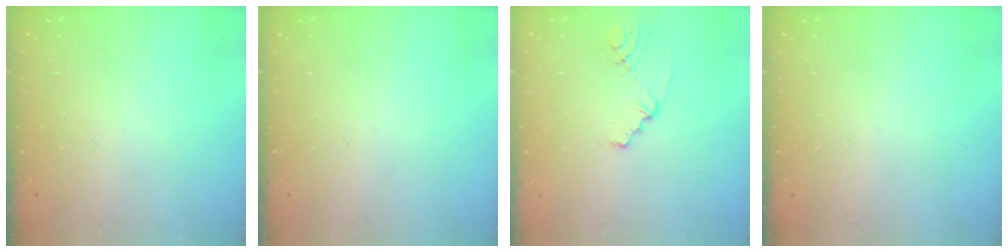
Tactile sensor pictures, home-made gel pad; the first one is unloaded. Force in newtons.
{"total": 0.0}
{"total": 1.1, "press": 1.1, "slide": 0.2}
{"total": 0.0}